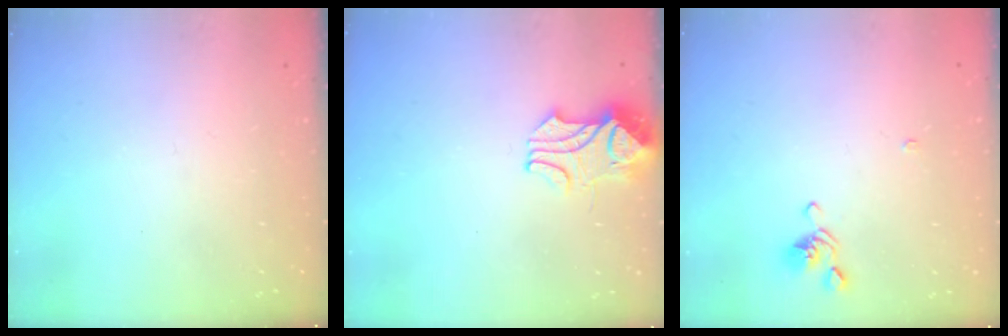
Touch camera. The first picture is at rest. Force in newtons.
{"total": 2.1, "press": 1.9, "slide": 0.9}
{"total": 1.9, "press": 1.8, "slide": 0.4}